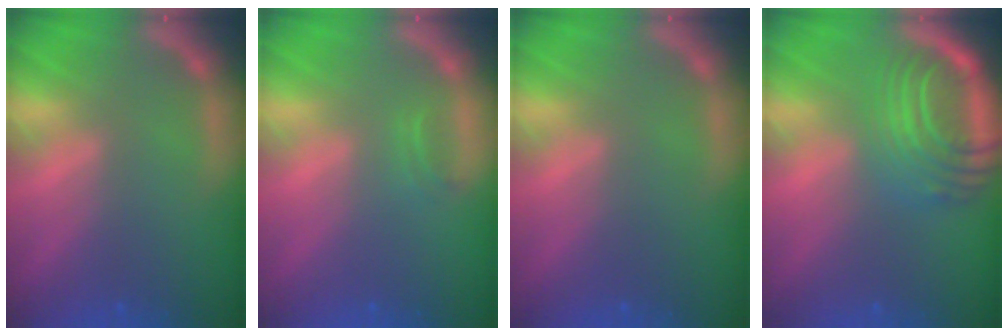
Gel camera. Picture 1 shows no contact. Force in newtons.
{"total": 0.9}
{"total": 0.0}
{"total": 9.0}